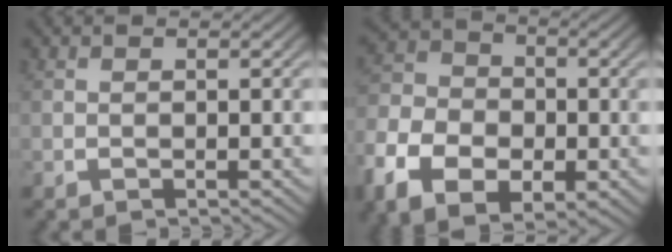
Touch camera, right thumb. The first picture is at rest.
{"total": 9.7, "force": [-2.2, 7.3, 6.1], "torque": [-0.127, -0.027, -0.027]}